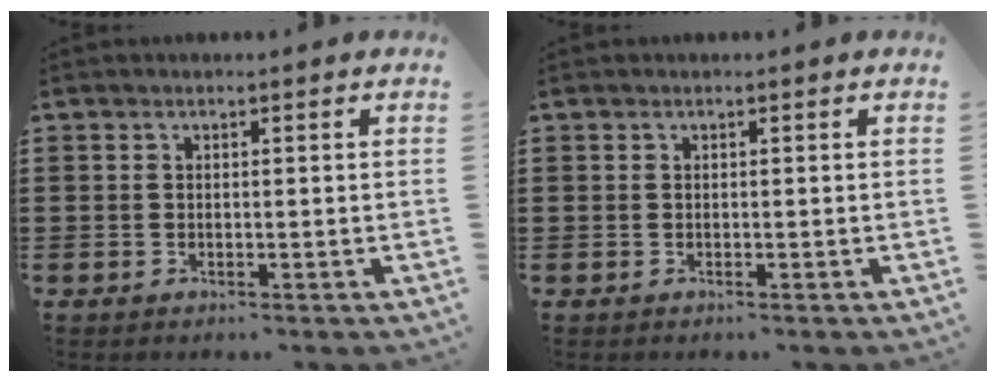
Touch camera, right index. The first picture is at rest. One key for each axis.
{"total": 0.0}